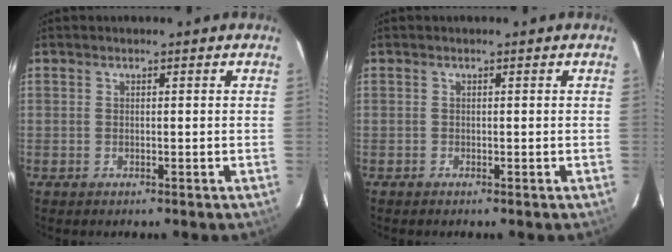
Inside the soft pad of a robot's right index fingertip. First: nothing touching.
{"total": 0.0}